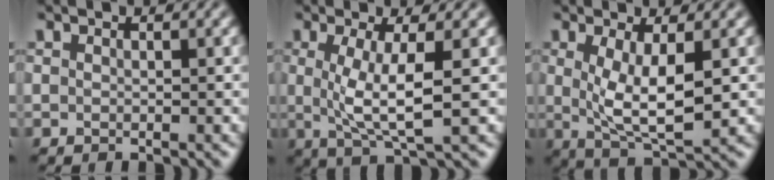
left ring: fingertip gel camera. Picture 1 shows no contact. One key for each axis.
{"total": 5.2, "fx": 0.3, "fy": 1.1, "fz": 5.0, "tx": -0.097, "ty": -0.008, "tz": 0.006}
{"total": 5.6, "fx": 0.4, "fy": 1.8, "fz": 5.3, "tx": -0.104, "ty": -0.012, "tz": 0.013}